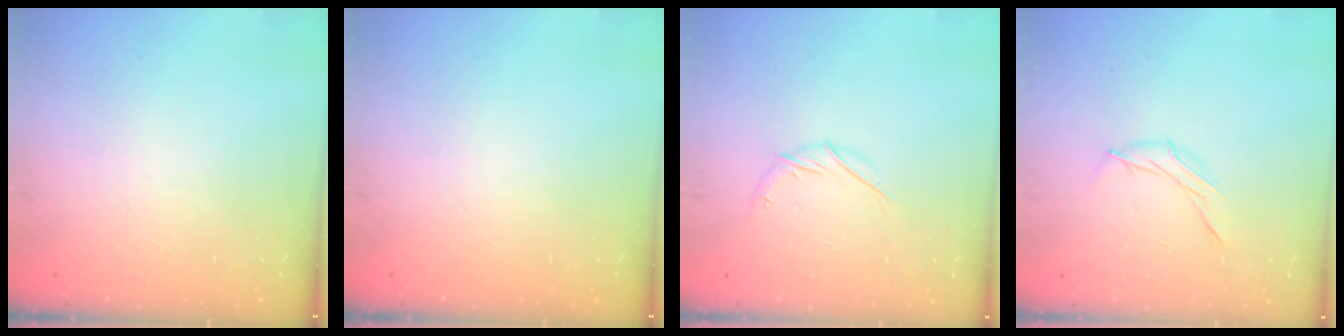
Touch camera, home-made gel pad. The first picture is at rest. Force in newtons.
{"total": 0.0}
{"total": 5.5, "press": 5.3, "slide": 1.3}
{"total": 7.2, "press": 7.1, "slide": 1.2}